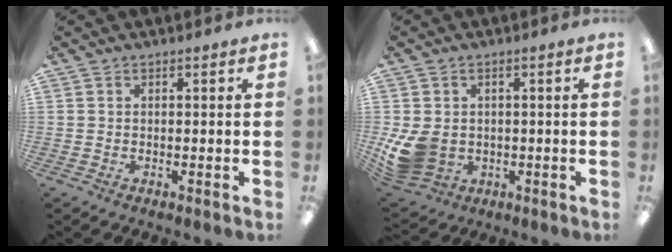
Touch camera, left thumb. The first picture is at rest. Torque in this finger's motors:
{"motor_torque": [-0.43, 1.21, 0.61, -0.62, 0.08]}